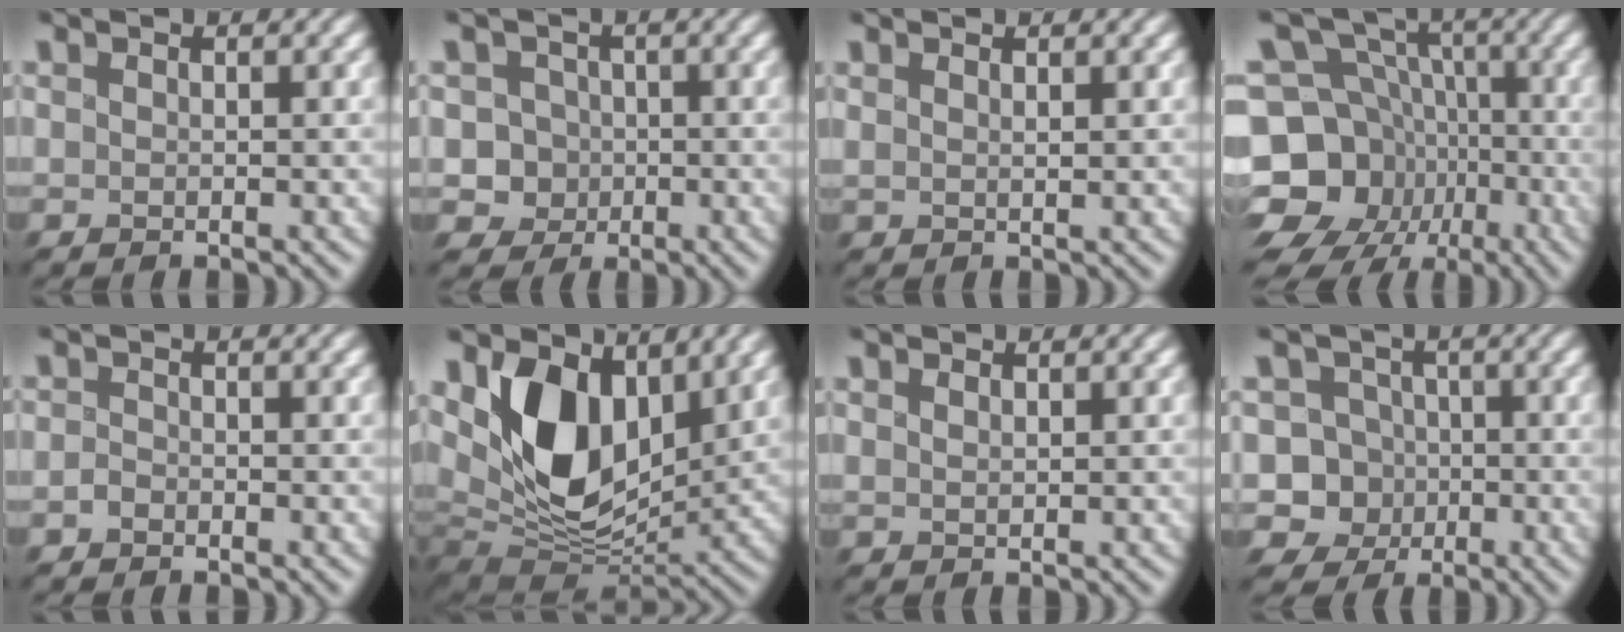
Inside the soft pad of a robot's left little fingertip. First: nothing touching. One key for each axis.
{"total": 3.2, "fx": -0.6, "fy": 3.0, "fz": 0.8, "tx": 0.004, "ty": 0.001, "tz": -0.020}
{"total": 0.8, "fx": 0.6, "fy": 0.1, "fz": 0.6, "tx": -0.009, "ty": 0.003, "tz": 0.005}
{"total": 14.8, "fx": -6.3, "fy": 11.8, "fz": 6.2, "tx": -0.134, "ty": -0.012, "tz": -0.117}
{"total": 1.1, "fx": -1.0, "fy": 0.5, "fz": 0.2, "tx": 0.000, "ty": -0.003, "tz": -0.025}
{"total": 10.3, "fx": 3.2, "fy": 6.6, "fz": 7.2, "tx": -0.139, "ty": -0.015, "tz": 0.049}
{"total": 0.7, "fx": 0.4, "fy": 0.3, "fz": 0.5, "tx": -0.012, "ty": -0.001, "tz": 0.006}
{"total": 6.4, "fx": -2.1, "fy": 5.7, "fz": 1.9, "tx": 0.001, "ty": 0.012, "tz": -0.073}